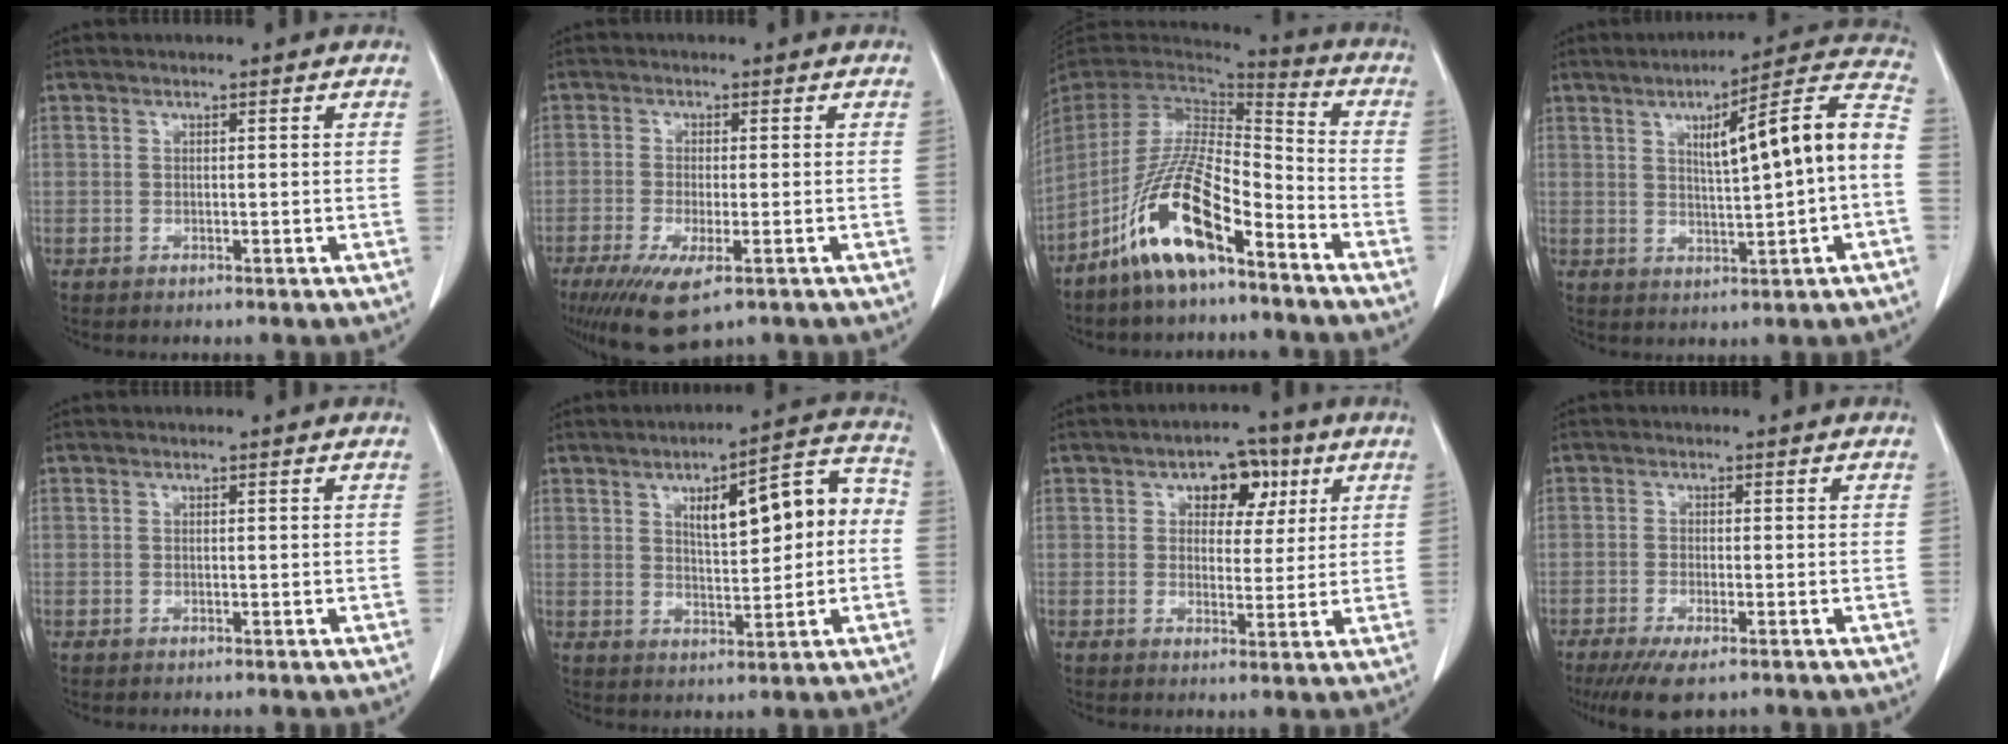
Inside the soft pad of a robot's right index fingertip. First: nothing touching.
{"total": 7.8, "force": [-4.3, 2.0, 6.2], "torque": [-0.114, -0.023, -0.069]}
{"total": 14.6, "force": [-8.9, 3.2, 11.2], "torque": [-0.228, -0.007, -0.165]}
{"total": 13.6, "force": [0.9, 0.7, 13.6], "torque": [-0.193, 0.029, 0.014]}
{"total": 0.0}
{"total": 11.7, "force": [1.7, 3.8, 11.0], "torque": [-0.151, 0.038, 0.028]}
{"total": 6.2, "force": [2.6, 4.0, 4.0], "torque": [-0.050, 0.017, 0.036]}
{"total": 5.5, "force": [-3.6, 1.2, 3.9], "torque": [-0.072, -0.015, -0.056]}